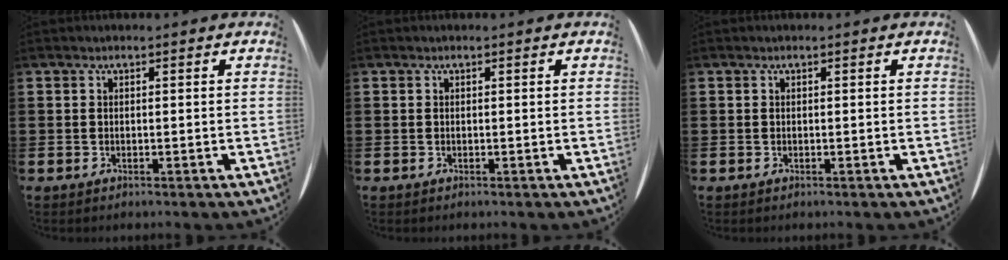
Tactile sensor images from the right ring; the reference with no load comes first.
{"total": 0.0}
{"total": 0.0}